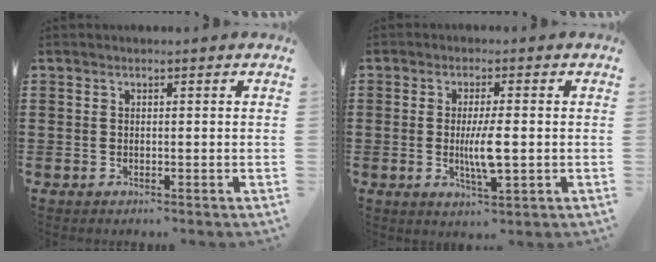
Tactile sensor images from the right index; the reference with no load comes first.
{"total": 5.3, "force": [-0.5, 0.9, 5.2], "torque": [-0.106, -0.006, -0.015]}